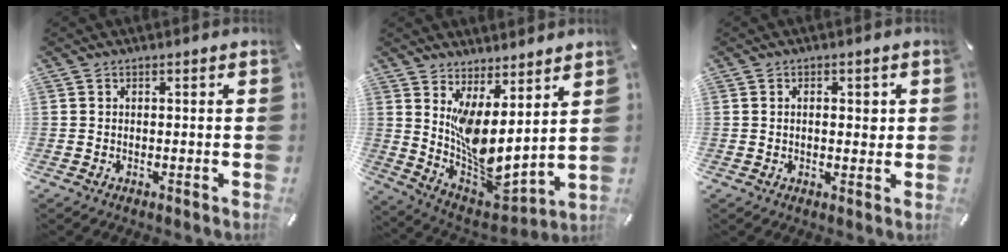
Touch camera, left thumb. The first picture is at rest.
{"total": 9.0, "force": [2.5, 4.8, 7.1], "torque": [-0.110, -0.076, 0.057]}
{"total": 3.2, "force": [0.3, 1.8, 2.6], "torque": [-0.029, -0.004, -0.002]}